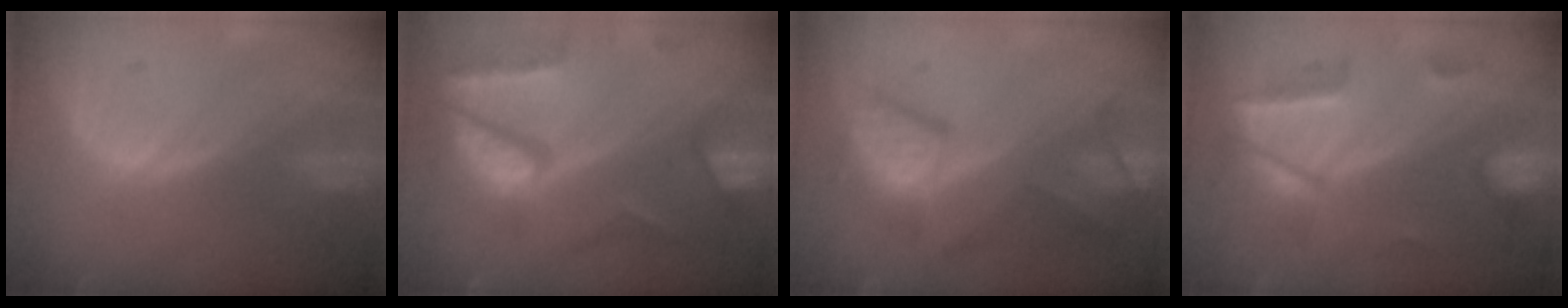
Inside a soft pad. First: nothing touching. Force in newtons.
{"total": 10.4, "press": 8.7, "slide": 5.7}
{"total": 9.7, "press": 8.6, "slide": 4.6}
{"total": 6.9, "press": 6.4, "slide": 2.6}